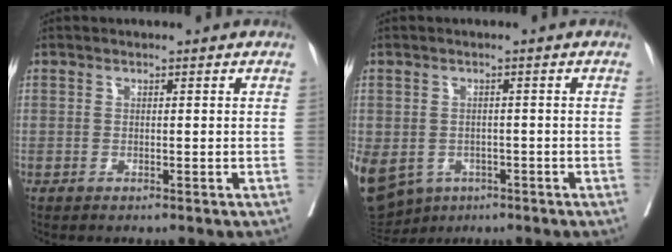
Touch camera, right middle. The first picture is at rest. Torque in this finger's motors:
{"motor_torque": [1.33, -0.42, 1.05, 0.21]}